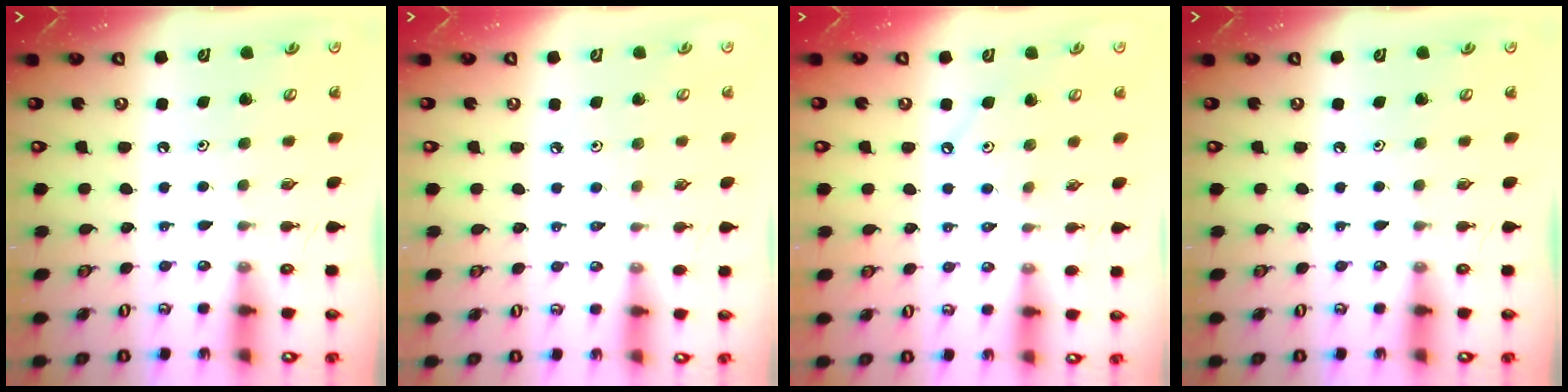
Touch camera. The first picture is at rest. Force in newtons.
{"total": 2.2, "press": 2.2, "slide": 0.5}
{"total": 1.8, "press": 1.8, "slide": 0.3}
{"total": 0.0}